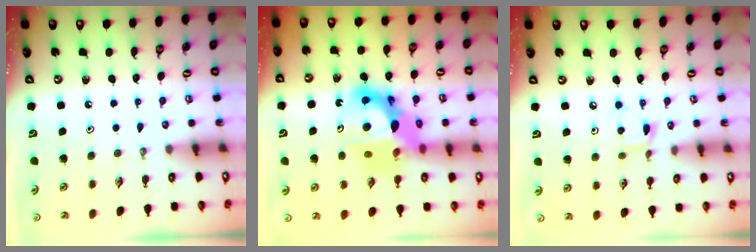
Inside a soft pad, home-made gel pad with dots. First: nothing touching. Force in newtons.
{"total": 15.6, "press": 15.5, "slide": 1.6}
{"total": 5.4, "press": 5.4, "slide": 0.6}